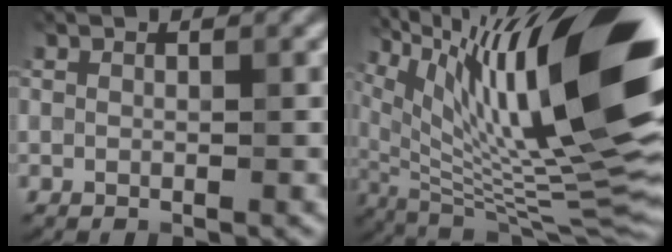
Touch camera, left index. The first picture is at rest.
{"total": 18.8, "force": [8.1, 5.0, 16.2], "torque": [-0.265, 0.031, 0.146]}